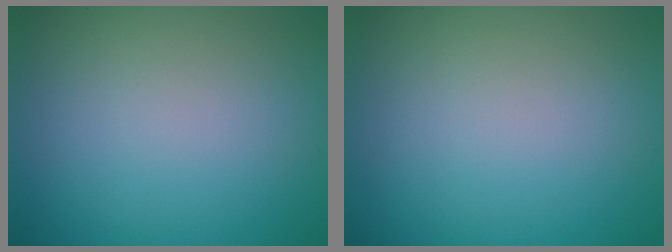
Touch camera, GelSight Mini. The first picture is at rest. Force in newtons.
{"total": 0.0}